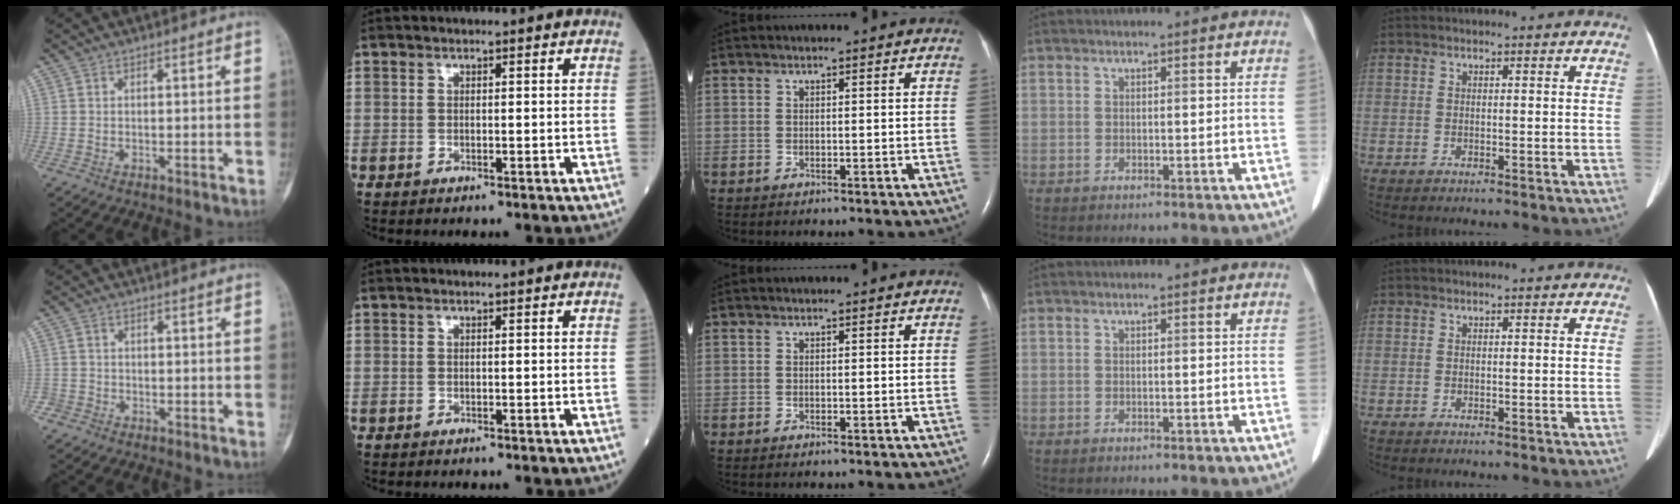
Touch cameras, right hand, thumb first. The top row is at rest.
{"thumb": {"total": 2.0, "force": [-1.3, 1.5, -0.3], "torque": [0.013, 0.007, -0.031]}}